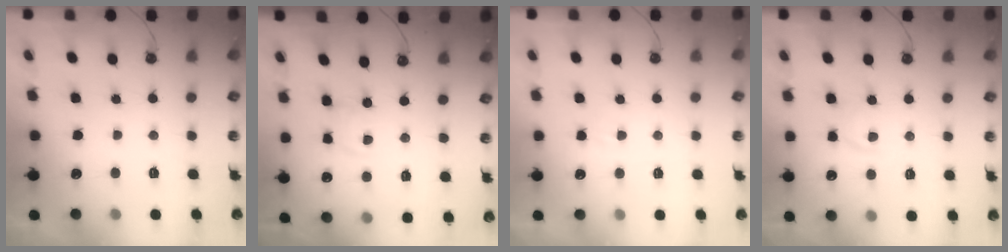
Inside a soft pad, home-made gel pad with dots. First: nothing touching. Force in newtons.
{"total": 4.1, "press": 4.0, "slide": 0.5}
{"total": 1.4, "press": 1.3, "slide": 0.2}
{"total": 6.5, "press": 6.5, "slide": 0.8}